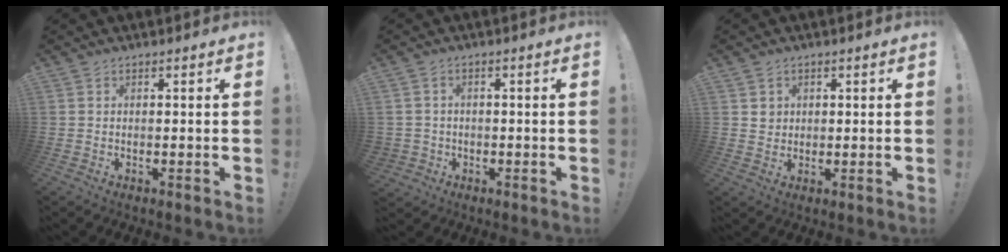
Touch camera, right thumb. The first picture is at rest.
{"total": 2.9, "force": [-0.4, 2.8, 0.8], "torque": [-0.015, 0.005, -0.005]}
{"total": 3.0, "force": [1.1, 2.8, 0.5], "torque": [0.001, -0.004, 0.017]}